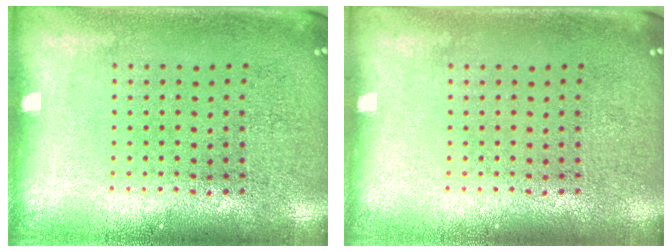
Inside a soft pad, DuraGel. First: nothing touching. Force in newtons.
{"total": 0.0}